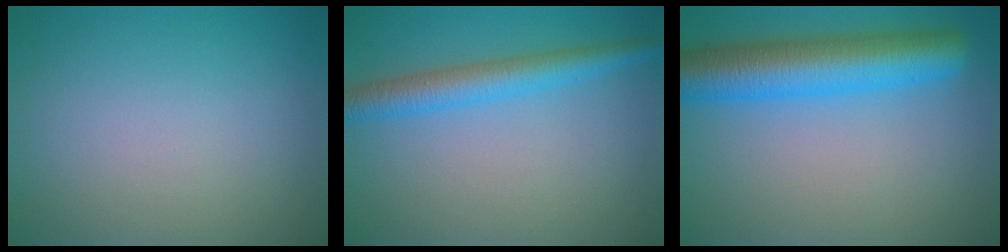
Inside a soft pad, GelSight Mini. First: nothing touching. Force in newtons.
{"total": 3.6, "press": 3.6, "slide": 0.1}
{"total": 7.8, "press": 7.8, "slide": 0.2}